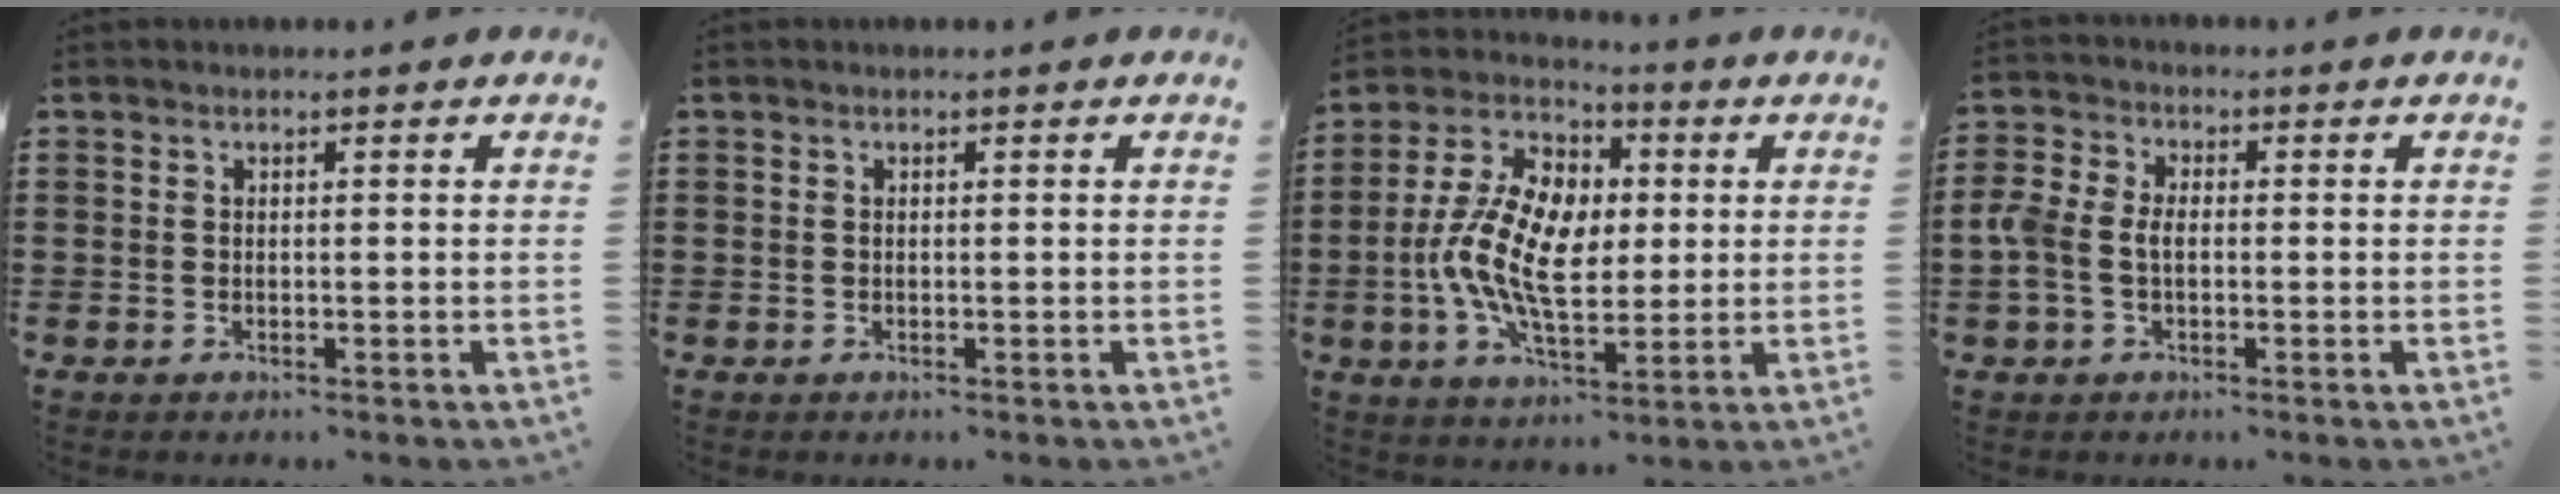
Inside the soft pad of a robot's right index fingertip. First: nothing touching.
{"total": 0.0}
{"total": 12.2, "force": [-0.6, 7.3, 9.8], "torque": [-0.230, 0.005, -0.015]}
{"total": 4.3, "force": [-0.7, 3.0, 3.0], "torque": [-0.090, -0.003, -0.023]}